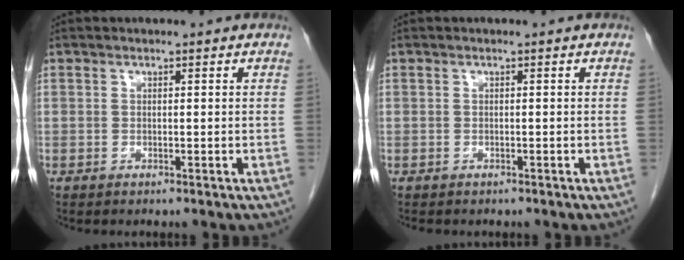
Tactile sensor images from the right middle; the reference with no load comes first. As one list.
[{"total": 0.0}]